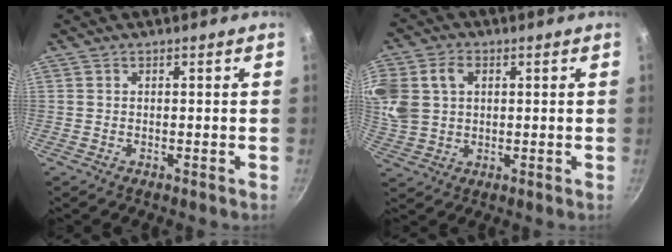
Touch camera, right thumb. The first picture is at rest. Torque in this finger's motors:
{"motor_torque": [0.60, 2.30, 1.06, 0.12, 0.10]}